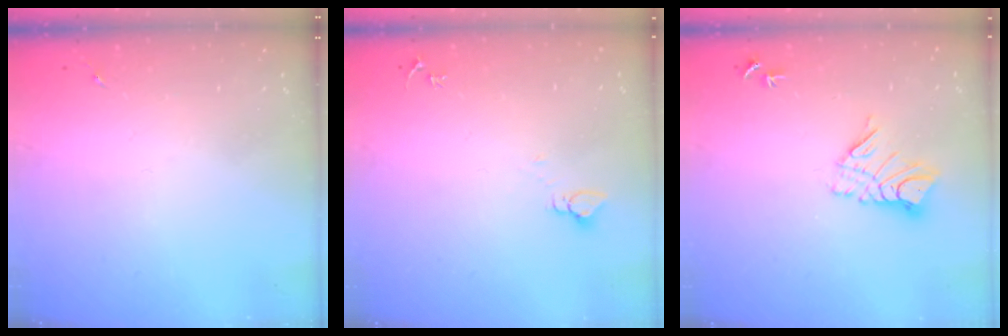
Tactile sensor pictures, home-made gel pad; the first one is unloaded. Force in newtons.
{"total": 2.7, "press": 2.7, "slide": 0.2}
{"total": 9.8, "press": 9.8, "slide": 0.9}